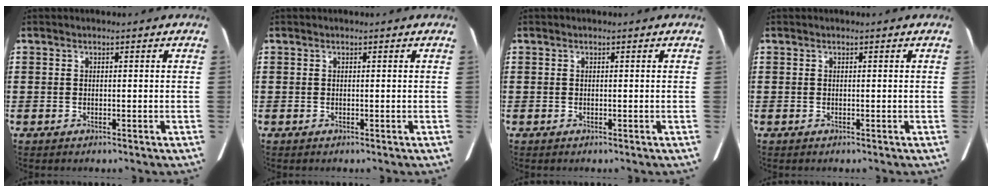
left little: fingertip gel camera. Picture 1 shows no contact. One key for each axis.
{"total": 0.0}
{"total": 0.0}
{"total": 0.0}